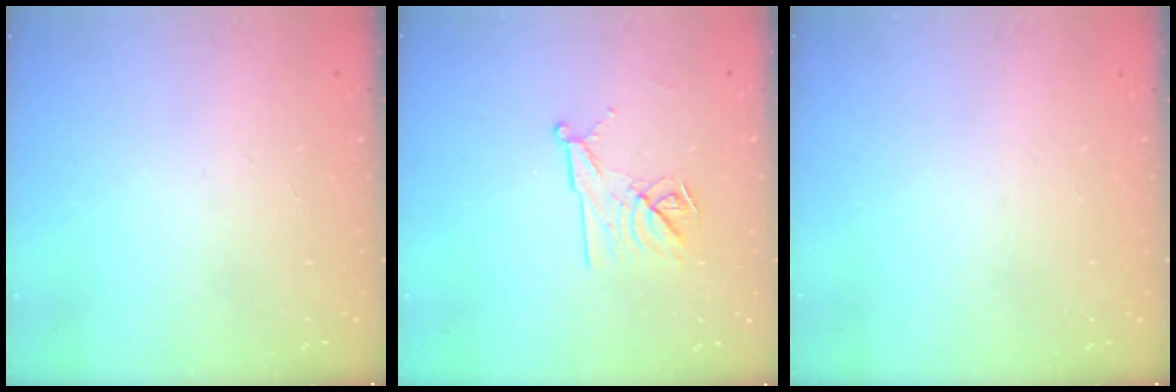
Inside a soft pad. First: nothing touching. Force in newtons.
{"total": 11.3, "press": 11.3, "slide": 0.4}
{"total": 0.0}